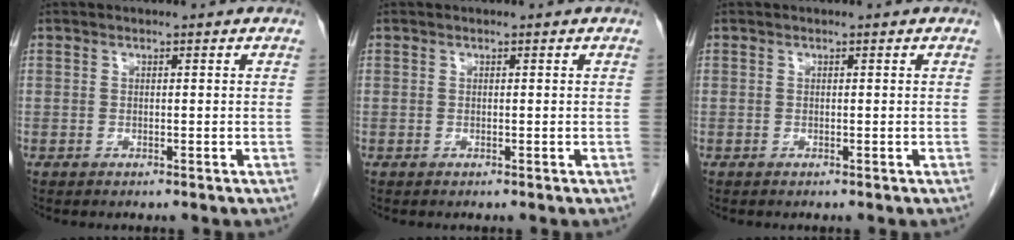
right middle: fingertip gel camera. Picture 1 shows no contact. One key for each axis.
{"total": 0.0}
{"total": 0.0}